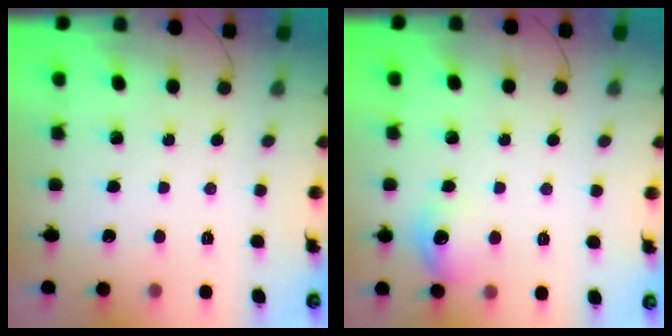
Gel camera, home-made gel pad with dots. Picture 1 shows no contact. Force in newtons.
{"total": 8.8, "press": 8.8, "slide": 0.7}